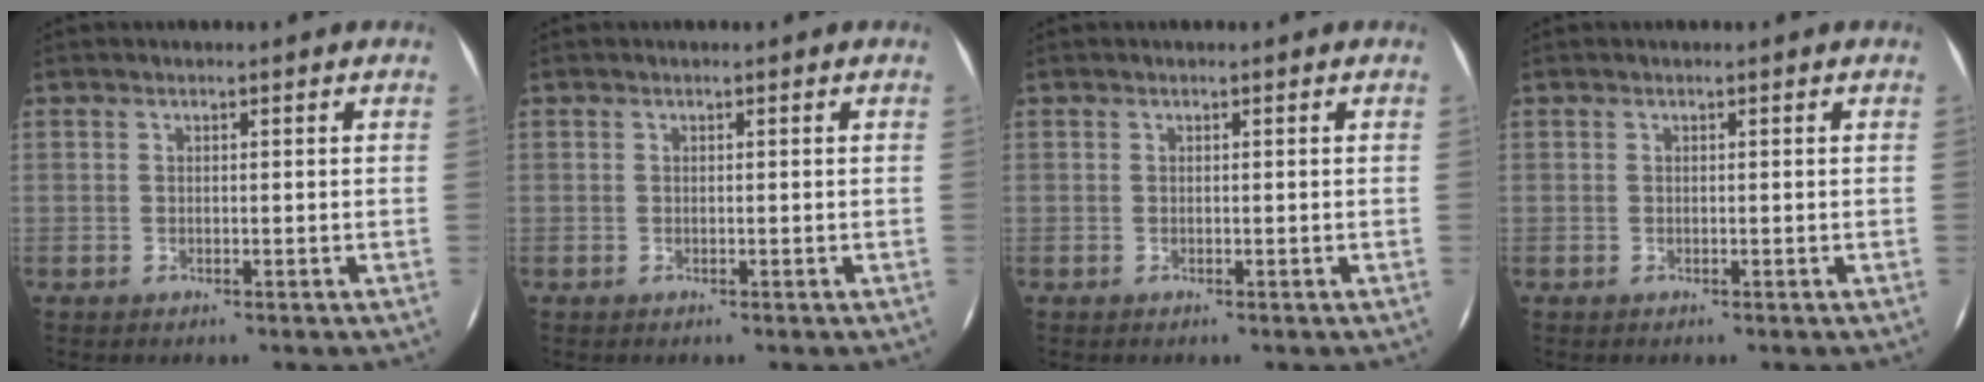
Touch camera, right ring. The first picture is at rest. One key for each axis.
{"total": 0.0}
{"total": 0.0}
{"total": 0.0}